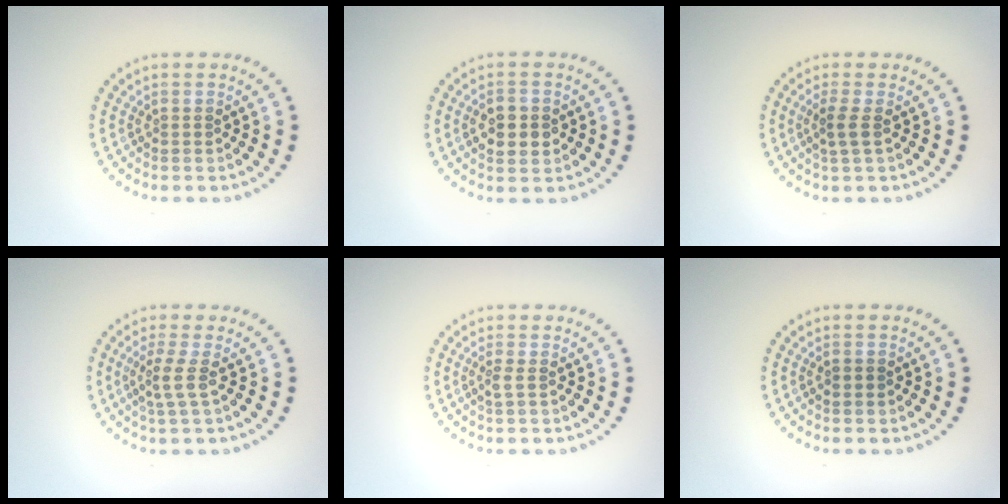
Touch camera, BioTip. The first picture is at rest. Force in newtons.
{"total": 3.0, "press": 3.0, "slide": 0.1}
{"total": 1.6, "press": 1.3, "slide": 0.9}
{"total": 2.1, "press": 1.5, "slide": 1.4}
{"total": 0.9, "press": 0.6, "slide": 0.7}
{"total": 1.0, "press": 1.0, "slide": 0.0}